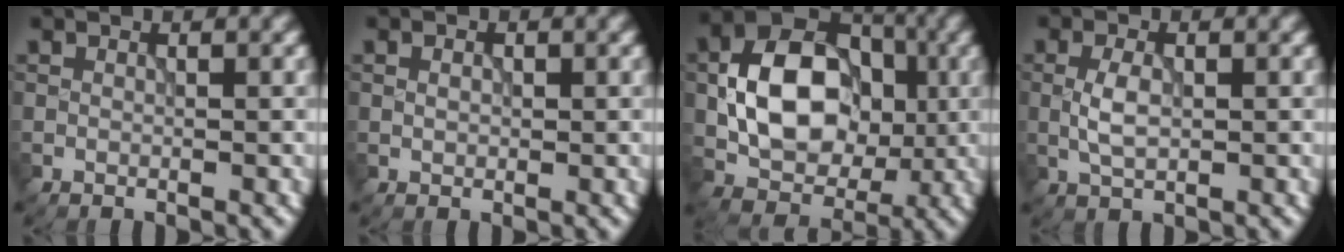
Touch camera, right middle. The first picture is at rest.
{"total": 0.9, "force": [0.2, 0.7, 0.5], "torque": [-0.005, 0.001, 0.004]}
{"total": 10.4, "force": [0.1, 7.5, 7.1], "torque": [-0.129, 0.010, 0.000]}
{"total": 2.4, "force": [-0.1, 1.2, 2.0], "torque": [-0.047, 0.001, -0.002]}